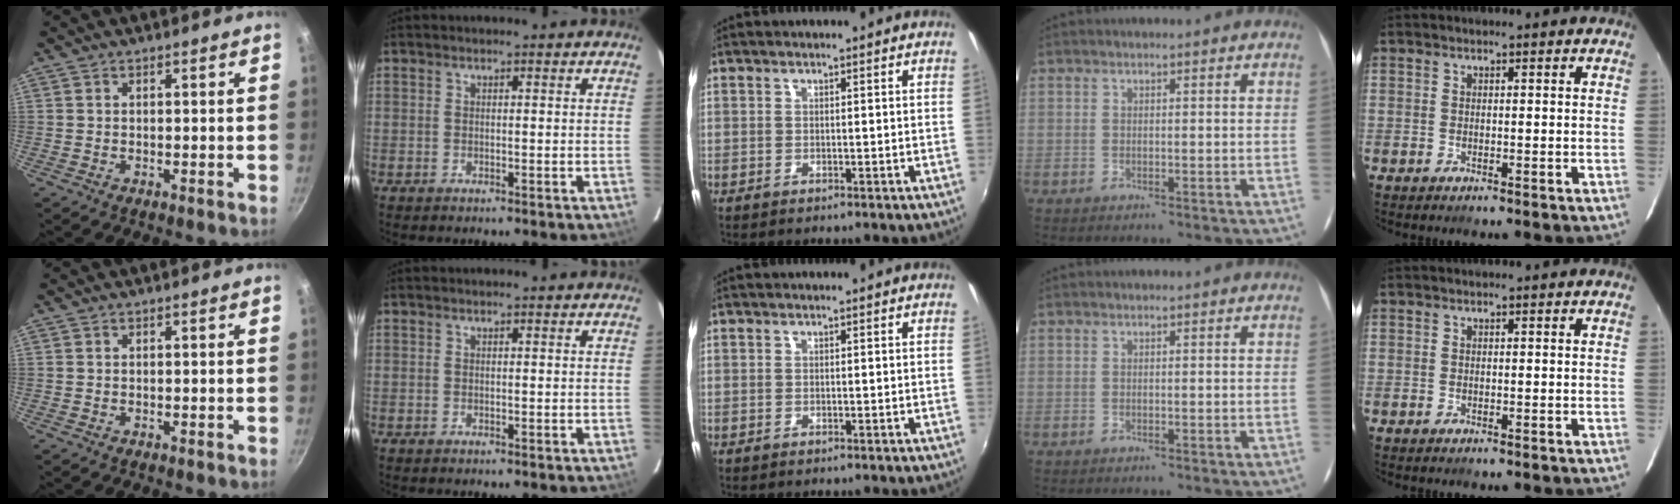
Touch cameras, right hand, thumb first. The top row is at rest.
{}